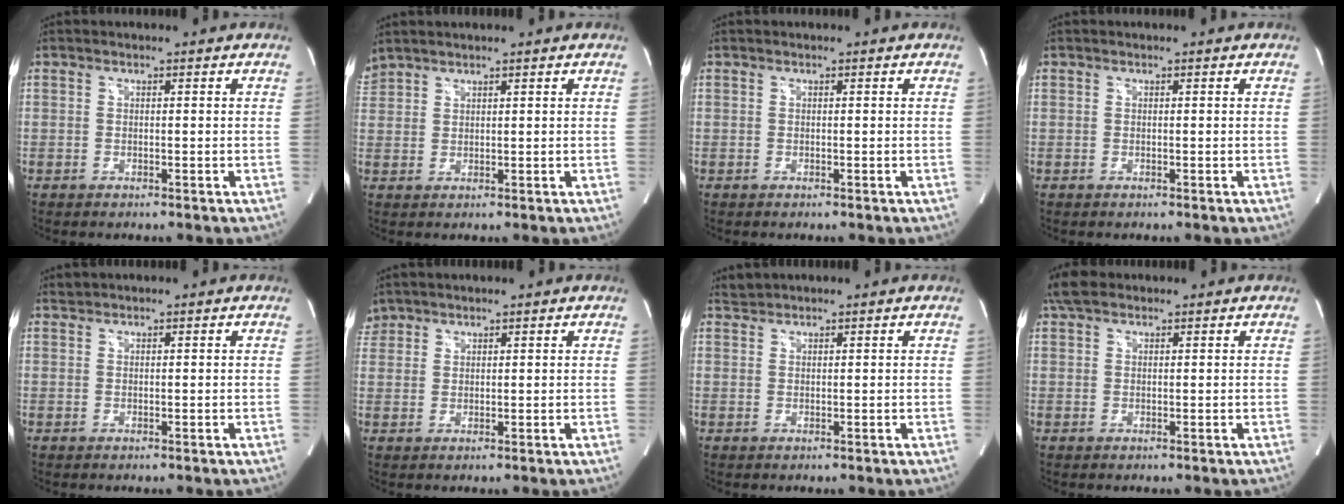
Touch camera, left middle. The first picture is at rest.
{"total": 3.3, "force": [3.2, 0.6, 0.7], "torque": [-0.025, 0.029, 0.067]}
{"total": 0.0}
{"total": 0.0}
{"total": 0.7, "force": [0.7, -0.1, -0.2], "torque": [-0.006, 0.005, 0.016]}
{"total": 2.9, "force": [2.5, 1.5, -0.2], "torque": [0.004, 0.014, 0.048]}
{"total": 1.3, "force": [1.3, -0.1, -0.4], "torque": [-0.004, 0.005, 0.030]}
{"total": 2.5, "force": [1.8, 1.3, 1.1], "torque": [-0.033, 0.021, 0.035]}